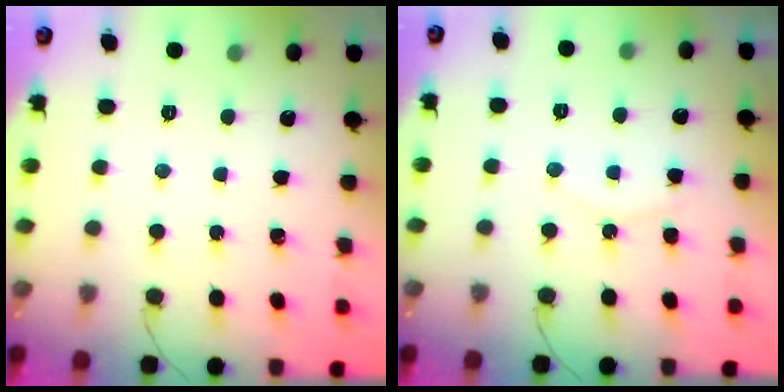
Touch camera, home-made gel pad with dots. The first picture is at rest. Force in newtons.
{"total": 5.8, "press": 5.8, "slide": 0.4}